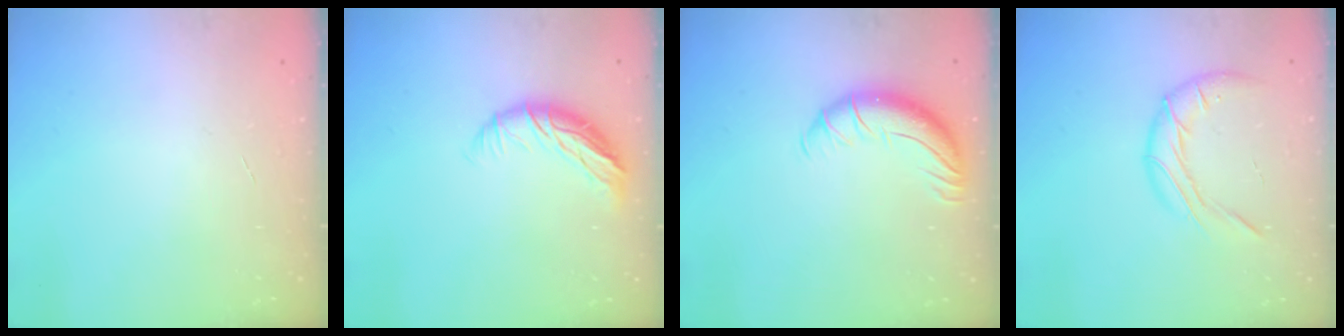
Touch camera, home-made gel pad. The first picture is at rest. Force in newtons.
{"total": 9.3, "press": 9.2, "slide": 1.6}
{"total": 10.1, "press": 9.8, "slide": 2.2}
{"total": 12.6, "press": 12.5, "slide": 1.5}